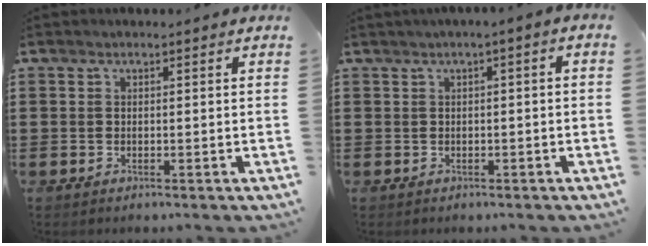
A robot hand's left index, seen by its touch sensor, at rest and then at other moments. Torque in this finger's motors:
{"motor_torque": [1.22, -0.91, -0.02, -0.19]}